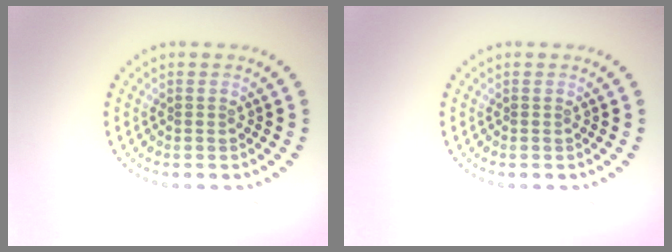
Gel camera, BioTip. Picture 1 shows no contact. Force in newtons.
{"total": 0.0}